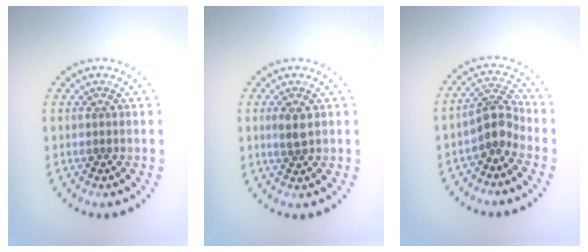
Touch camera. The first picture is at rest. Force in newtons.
{"total": 1.6, "press": 1.5, "slide": 0.5}
{"total": 2.9, "press": 2.2, "slide": 1.9}